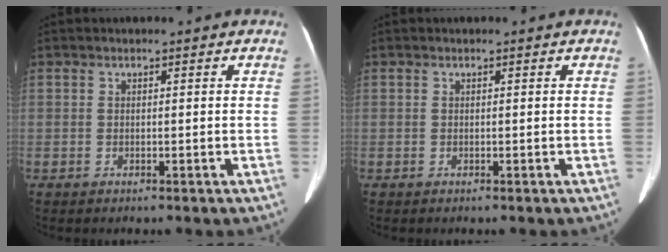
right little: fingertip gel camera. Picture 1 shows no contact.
{"total": 0.0}